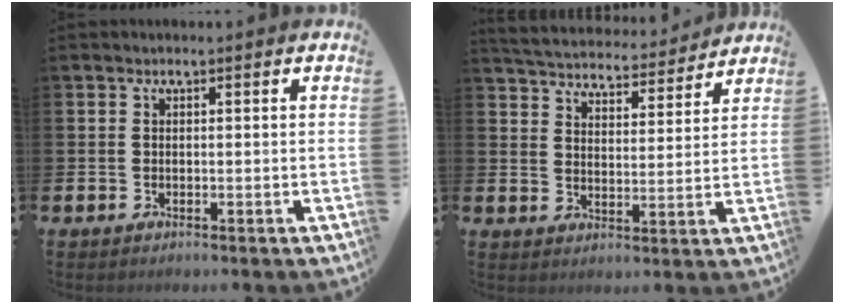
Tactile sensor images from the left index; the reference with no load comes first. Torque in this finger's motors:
{"motor_torque": [0.85, -1.06, 0.04, 0.04]}